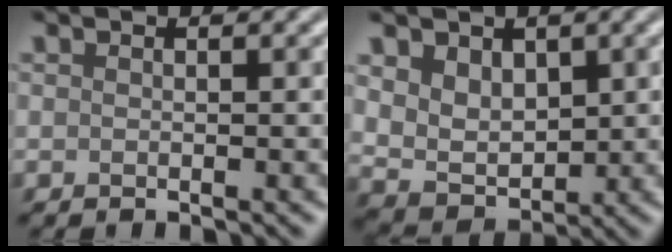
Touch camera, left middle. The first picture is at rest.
{"total": 4.0, "force": [1.4, 3.0, 2.2], "torque": [-0.052, -0.012, 0.028]}